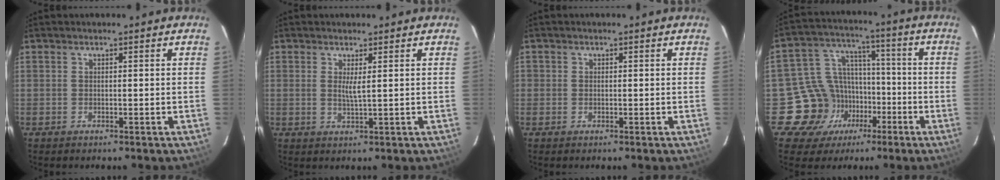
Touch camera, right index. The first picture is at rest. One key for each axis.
{"total": 2.3, "fx": 0.7, "fy": -0.1, "fz": 2.2, "tx": -0.037, "ty": -0.003, "tz": 0.011}
{"total": 0.6, "fx": 0.0, "fy": 0.6, "fz": 0.2, "tx": -0.003, "ty": 0.001, "tz": -0.002}
{"total": 12.8, "fx": -6.3, "fy": 11.0, "fz": 1.7, "tx": -0.041, "ty": 0.052, "tz": -0.095}